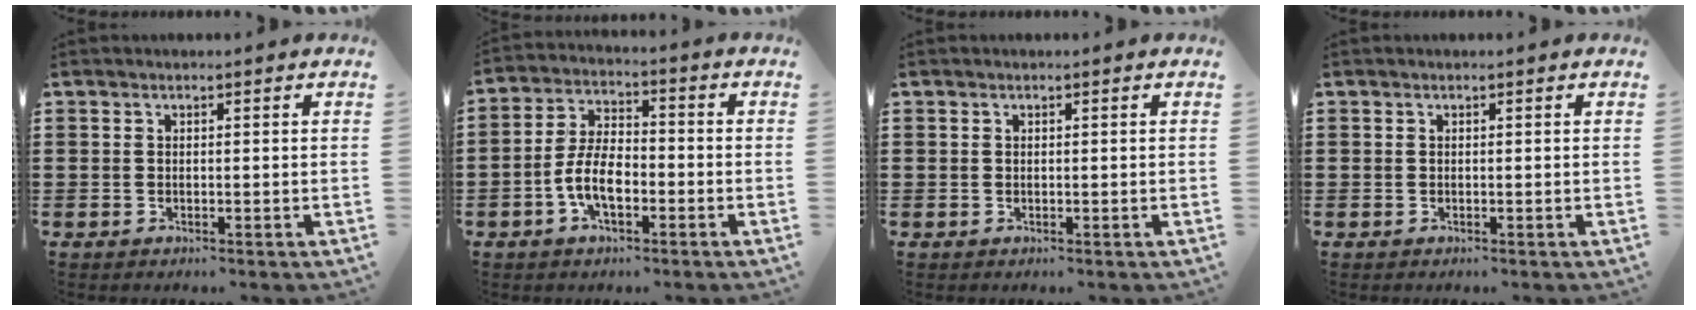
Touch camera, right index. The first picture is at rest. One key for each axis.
{"total": 7.2, "fx": -2.5, "fy": 3.2, "fz": 5.9, "tx": -0.141, "ty": -0.005, "tz": -0.055}
{"total": 0.0}
{"total": 0.0}